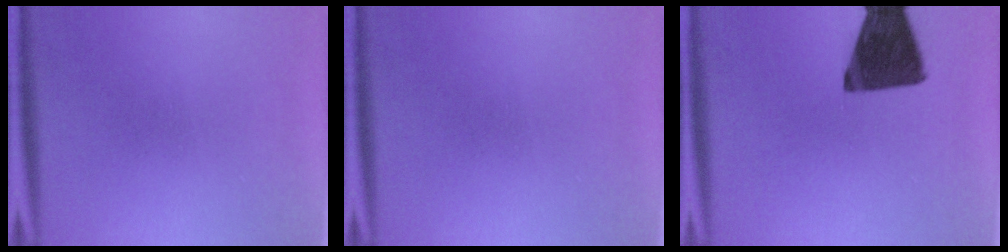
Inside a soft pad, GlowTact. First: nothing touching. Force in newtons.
{"total": 0.0}
{"total": 14.3}